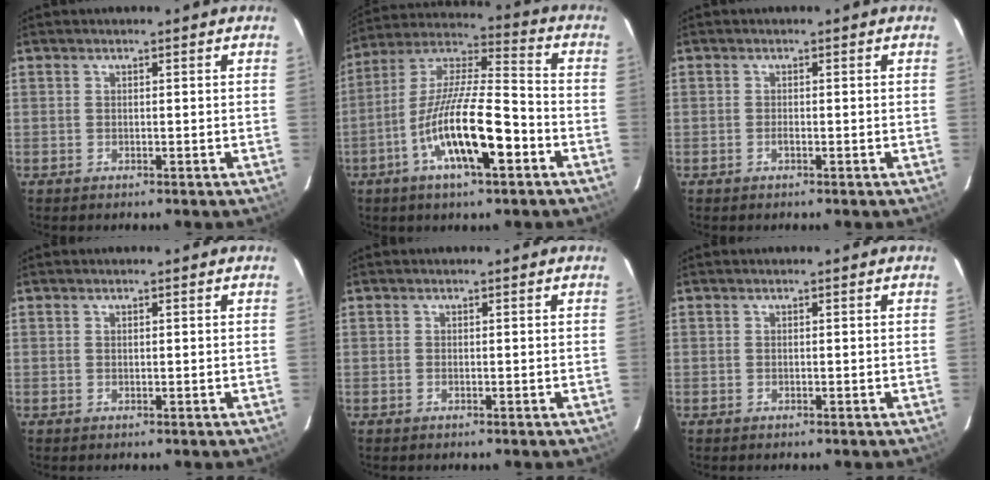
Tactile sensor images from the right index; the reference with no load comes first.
{"total": 16.7, "force": [-6.7, 3.9, 14.8], "torque": [-0.280, -0.010, -0.125]}
{"total": 0.6, "force": [-0.3, 0.2, 0.4], "torque": [-0.007, 0.002, -0.007]}
{"total": 0.0}
{"total": 0.0}
{"total": 0.0}